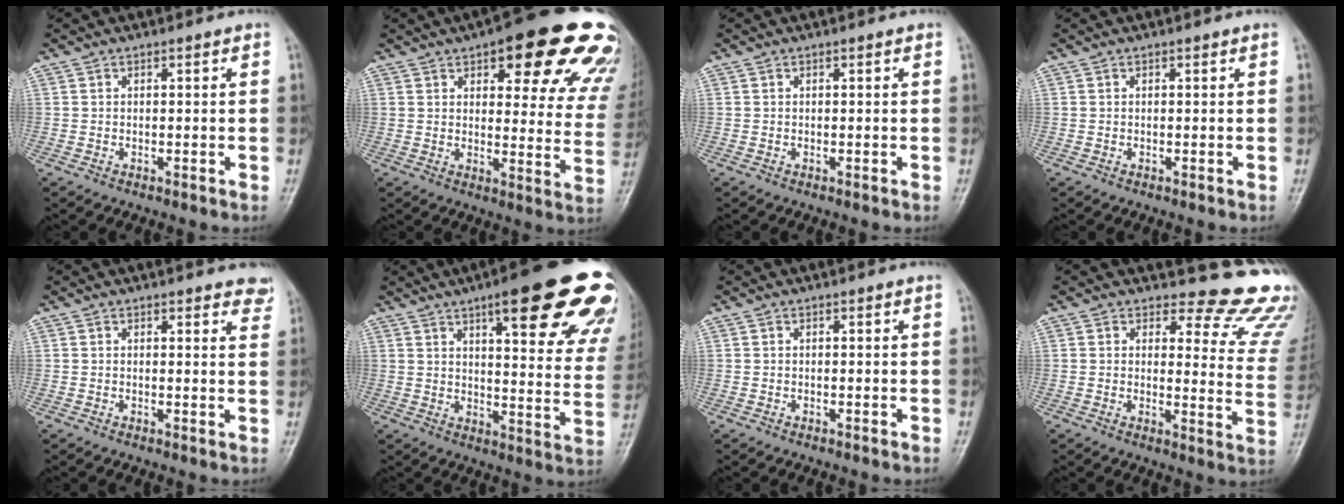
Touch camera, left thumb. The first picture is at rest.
{"total": 23.6, "force": [13.8, 8.4, 17.2], "torque": [-0.165, -0.040, 0.157]}
{"total": 0.0}
{"total": 0.0}
{"total": 4.7, "force": [3.9, 1.6, 2.0], "torque": [0.004, -0.015, 0.034]}
{"total": 26.2, "force": [15.1, 6.5, 20.4], "torque": [-0.208, -0.041, 0.189]}
{"total": 0.0}
{"total": 14.9, "force": [13.8, 4.8, 2.9], "torque": [0.020, -0.147, 0.123]}